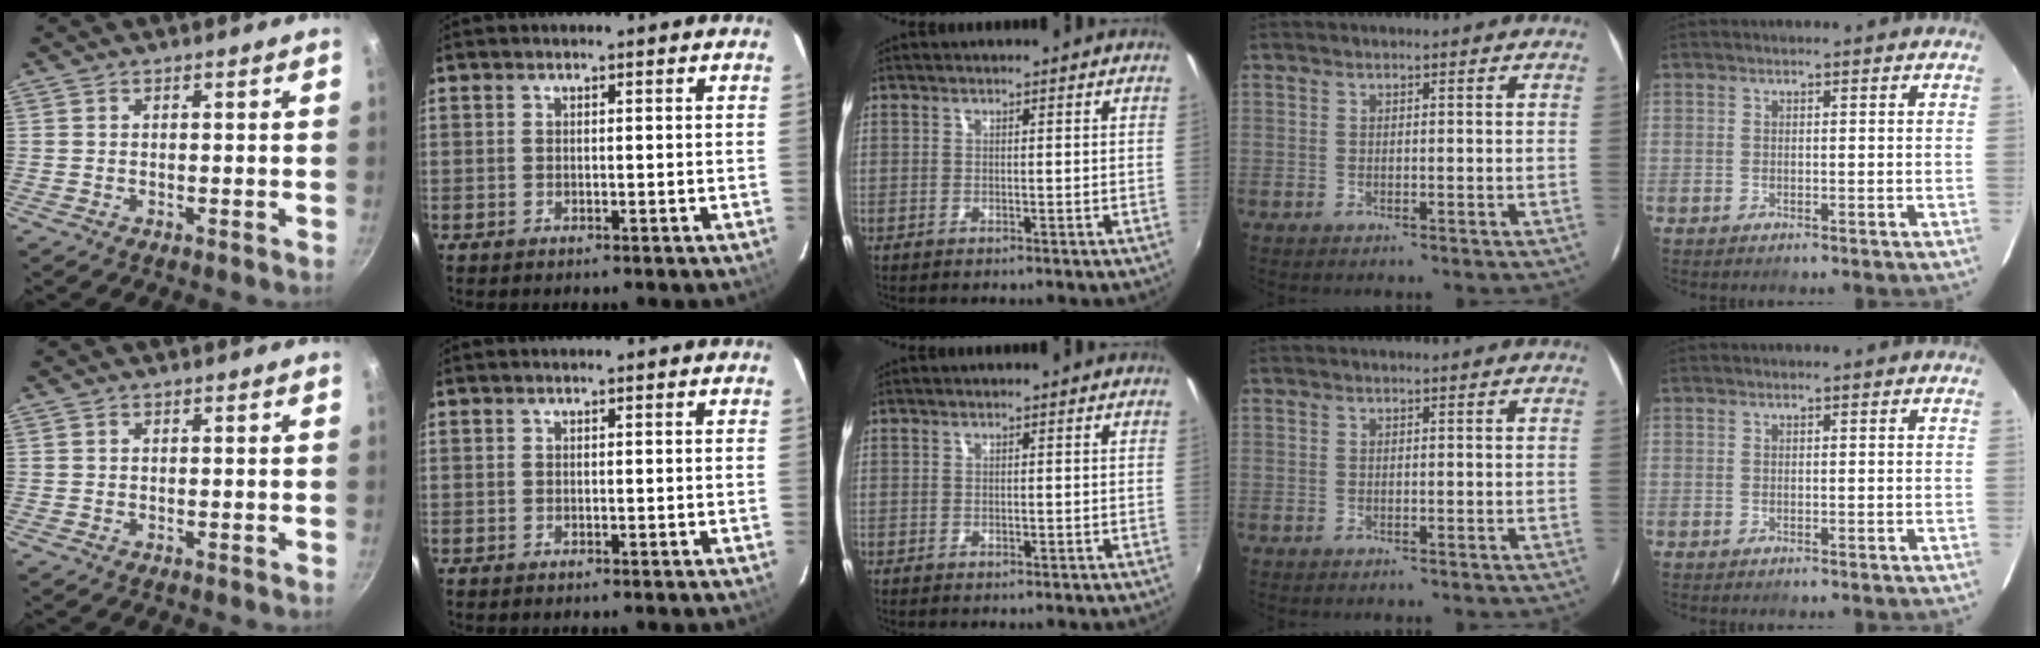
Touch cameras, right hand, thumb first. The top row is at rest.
{}